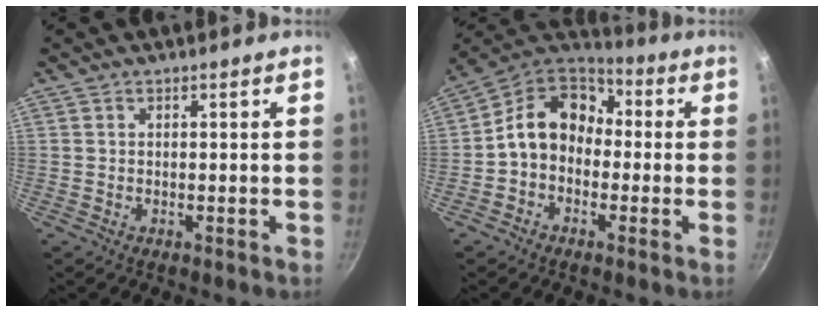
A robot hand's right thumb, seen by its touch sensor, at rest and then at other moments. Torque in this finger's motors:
{"motor_torque": [0.84, 0.73, 1.26, -0.56, 0.07]}